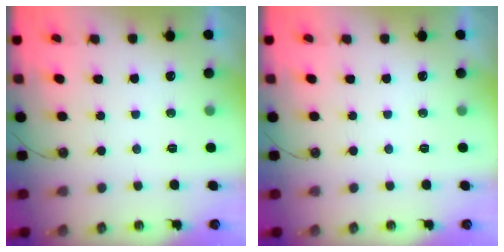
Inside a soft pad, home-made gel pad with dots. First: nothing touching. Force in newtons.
{"total": 0.0}